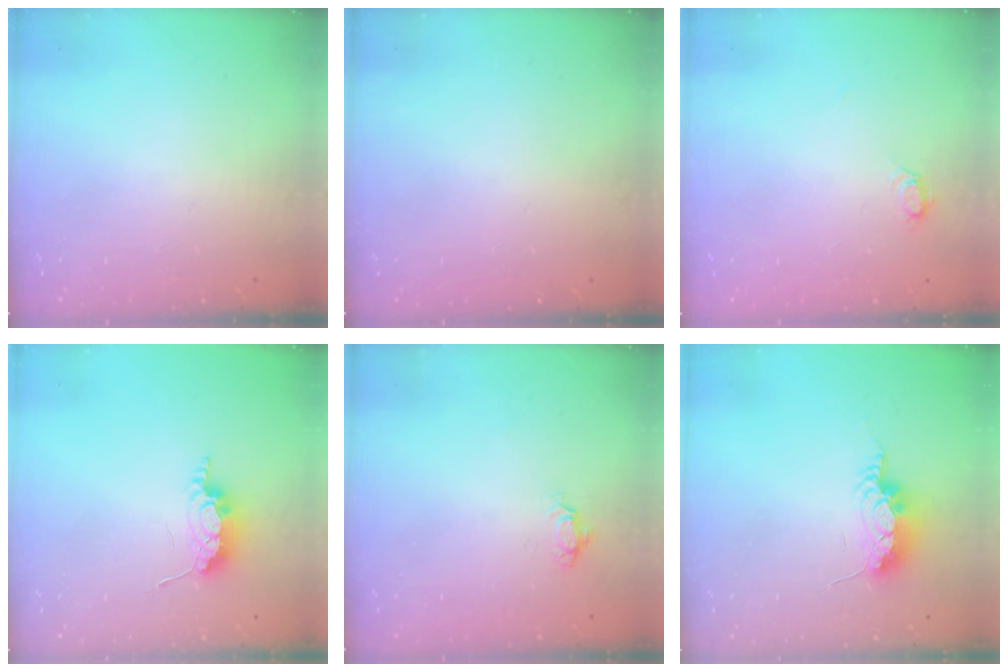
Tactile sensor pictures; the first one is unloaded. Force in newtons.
{"total": 11.3, "press": 2.0, "slide": 11.1}
{"total": 4.6, "press": 4.5, "slide": 0.5}
{"total": 14.2, "press": 8.7, "slide": 11.2}
{"total": 3.7, "press": 3.6, "slide": 0.4}
{"total": 12.0, "press": 9.0, "slide": 8.0}